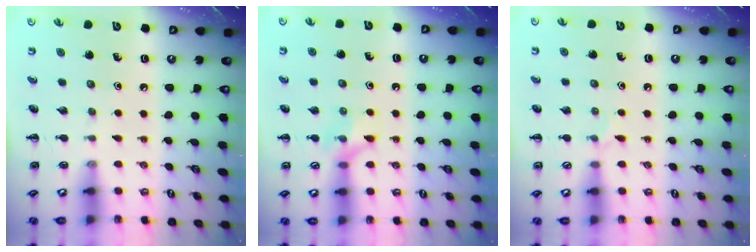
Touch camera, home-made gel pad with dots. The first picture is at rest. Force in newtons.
{"total": 7.3, "press": 7.3, "slide": 0.6}
{"total": 4.6, "press": 4.3, "slide": 1.7}